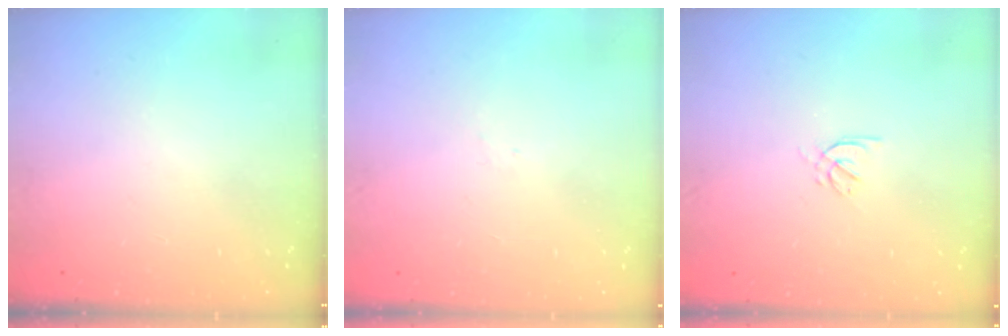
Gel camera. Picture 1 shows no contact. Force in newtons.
{"total": 1.6, "press": 1.5, "slide": 0.4}
{"total": 2.2, "press": 2.1, "slide": 0.7}